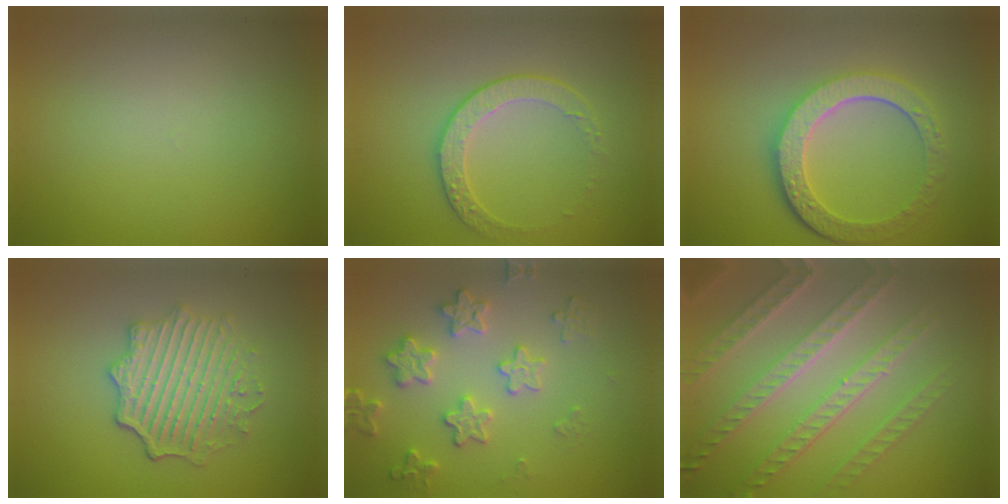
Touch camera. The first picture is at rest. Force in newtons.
{"total": 2.4, "press": 1.9, "slide": 1.5}
{"total": 6.1, "press": 4.6, "slide": 4.1}
{"total": 5.0, "press": 4.1, "slide": 2.9}
{"total": 3.6, "press": 3.6, "slide": 0.7}
{"total": 7.6, "press": 5.5, "slide": 5.2}